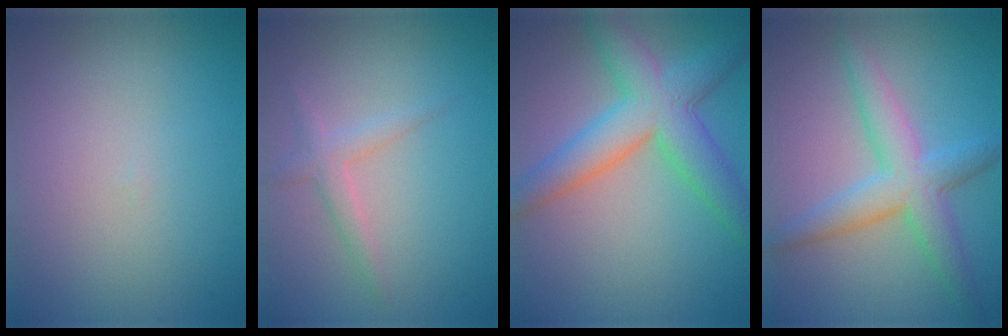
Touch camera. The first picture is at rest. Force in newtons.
{"total": 1.8, "press": 1.8, "slide": 0.0}
{"total": 6.8, "press": 6.8, "slide": 0.3}
{"total": 4.9, "press": 4.9, "slide": 0.1}